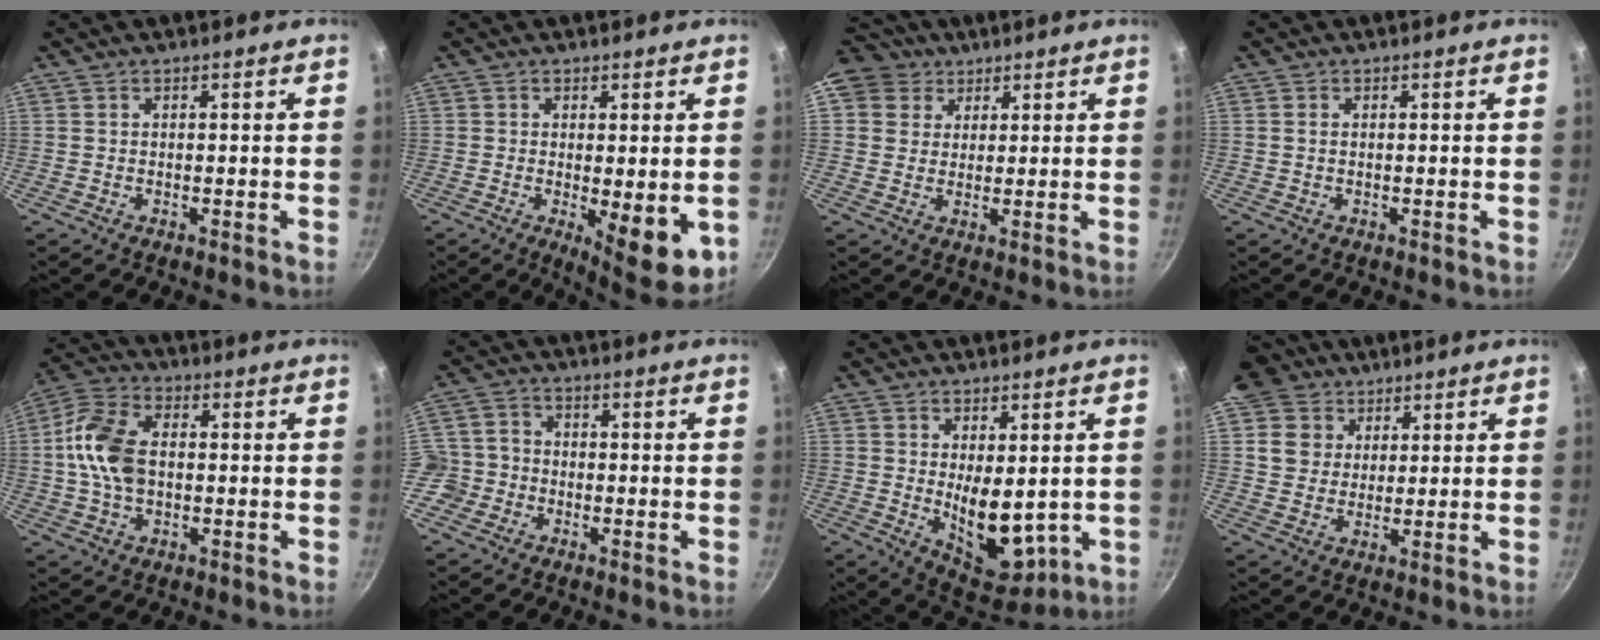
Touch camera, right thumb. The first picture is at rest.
{"total": 9.6, "force": [-1.4, 3.1, 9.0], "torque": [-0.109, -0.013, -0.008]}
{"total": 8.4, "force": [4.7, 6.7, 2.0], "torque": [-0.010, 0.004, 0.075]}
{"total": 0.6, "force": [0.1, 0.3, 0.5], "torque": [-0.011, 0.001, 0.002]}
{"total": 12.0, "force": [0.1, 7.8, 9.1], "torque": [-0.172, 0.023, -0.010]}
{"total": 5.9, "force": [-2.7, 5.0, 1.7], "torque": [-0.003, 0.026, -0.063]}
{"total": 12.4, "force": [0.8, 6.1, 10.8], "torque": [-0.139, -0.039, 0.037]}
{"total": 9.9, "force": [5.3, 8.0, 2.3], "torque": [-0.010, 0.001, 0.092]}